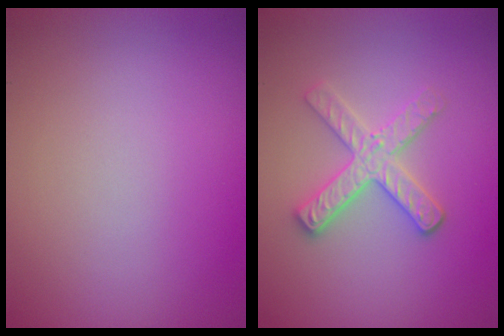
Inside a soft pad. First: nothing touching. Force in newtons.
{"total": 3.1, "press": 2.9, "slide": 1.2}